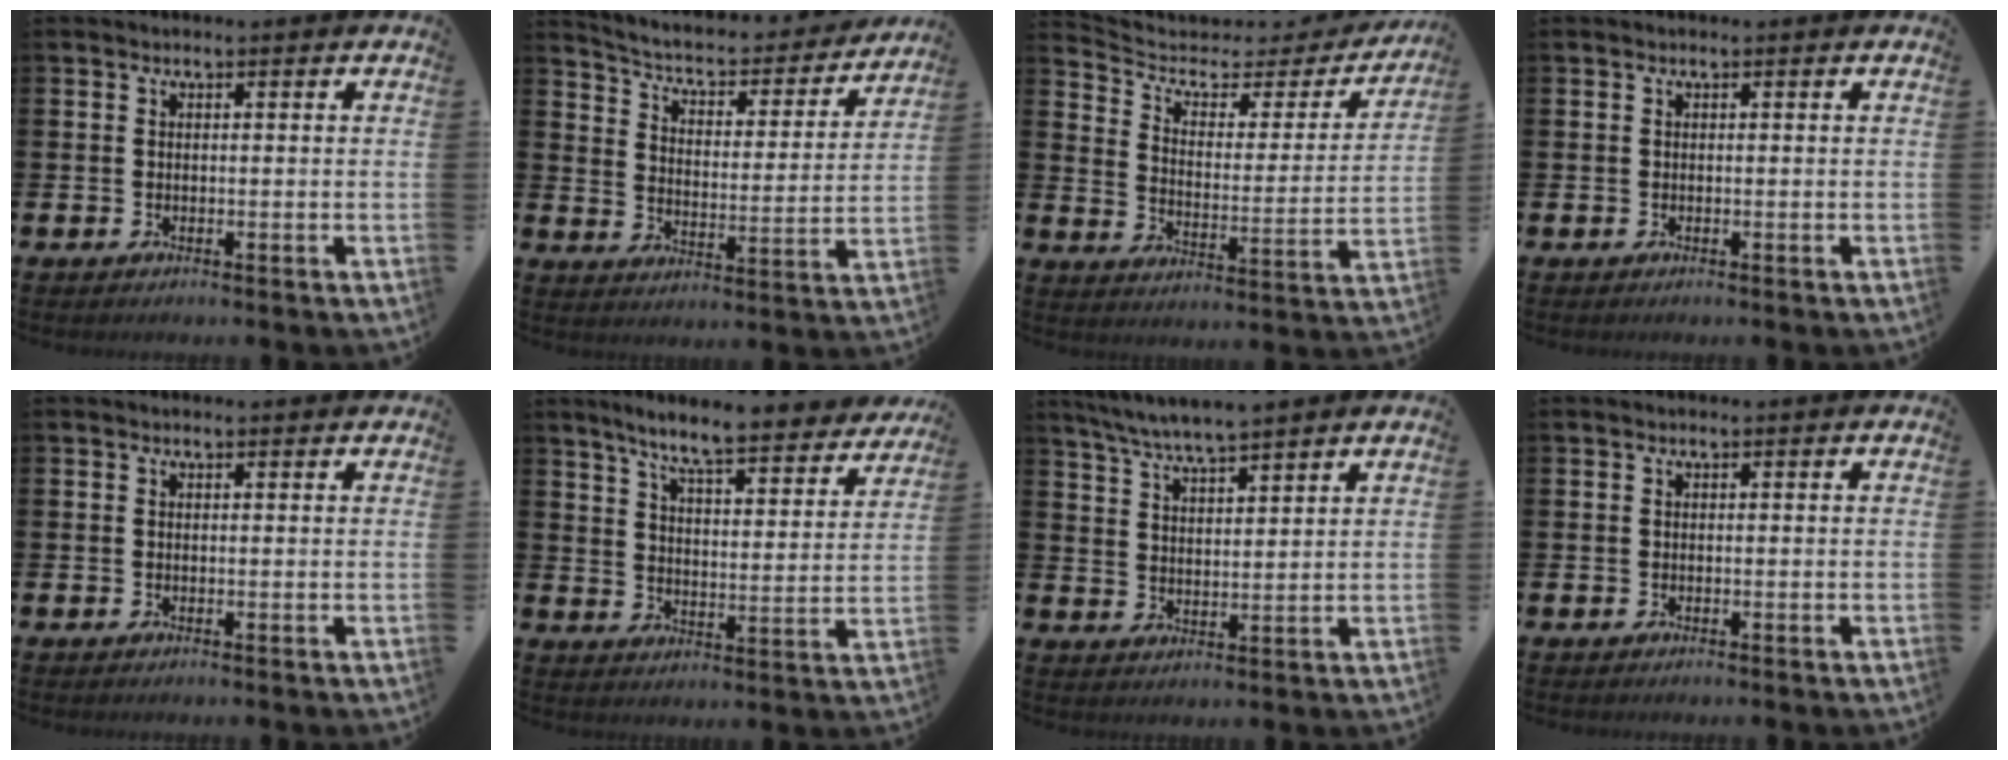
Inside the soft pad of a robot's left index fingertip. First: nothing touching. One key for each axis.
{"total": 5.0, "fx": 4.6, "fy": 1.5, "fz": 1.5, "tx": -0.058, "ty": -0.039, "tz": 0.069}
{"total": 5.2, "fx": 4.1, "fy": 2.7, "fz": 1.8, "tx": -0.063, "ty": -0.032, "tz": 0.061}
{"total": 0.0}
{"total": 0.0}
{"total": 8.1, "fx": 7.4, "fy": 0.5, "fz": 3.3, "tx": -0.078, "ty": -0.050, "tz": 0.124}
{"total": 5.8, "fx": 5.6, "fy": -0.2, "fz": 1.4, "tx": -0.049, "ty": -0.025, "tz": 0.101}
{"total": 0.0}